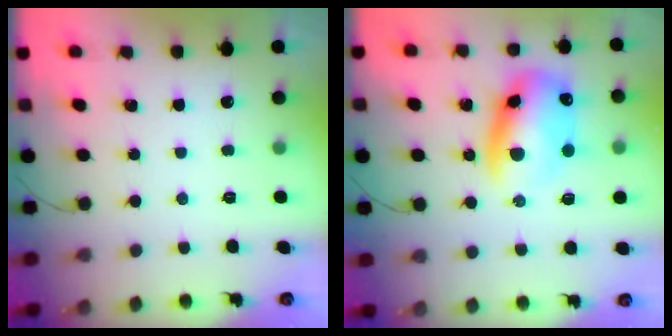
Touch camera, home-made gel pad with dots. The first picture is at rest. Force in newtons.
{"total": 13.4, "press": 13.2, "slide": 2.7}